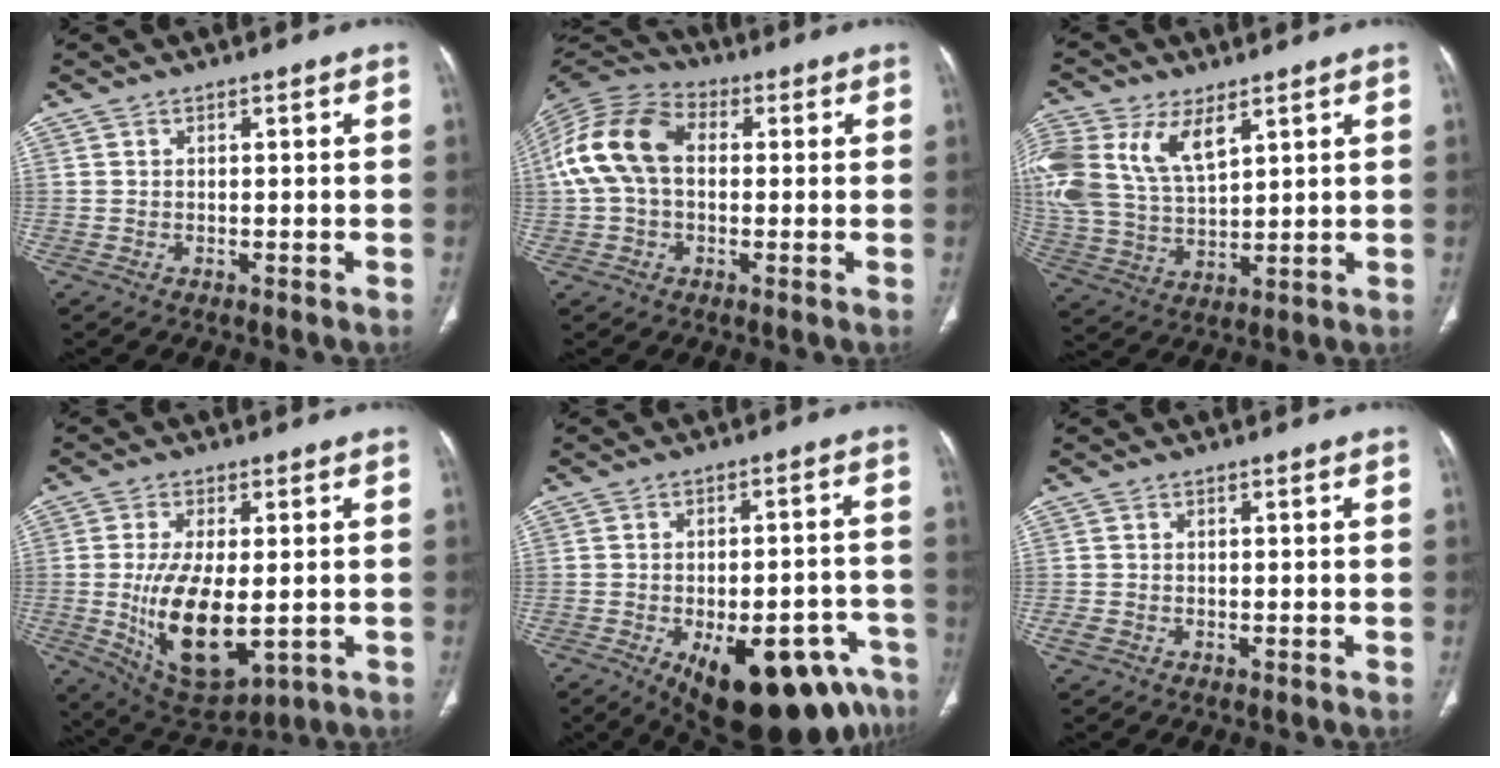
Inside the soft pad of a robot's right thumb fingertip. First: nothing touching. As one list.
[{"total": 13.8, "force": [1.3, 9.4, 10.0], "torque": [-0.205, 0.037, 0.014]}, {"total": 17.3, "force": [7.9, 9.6, 12.0], "torque": [-0.272, -0.010, 0.158]}, {"total": 15.0, "force": [-1.9, 7.0, 13.1], "torque": [-0.229, -0.023, -0.010]}, {"total": 21.7, "force": [-11.1, 9.7, 15.9], "torque": [-0.146, 0.046, -0.139]}, {"total": 1.6, "force": [-0.5, 1.2, 0.9], "torque": [-0.022, 0.003, -0.010]}]